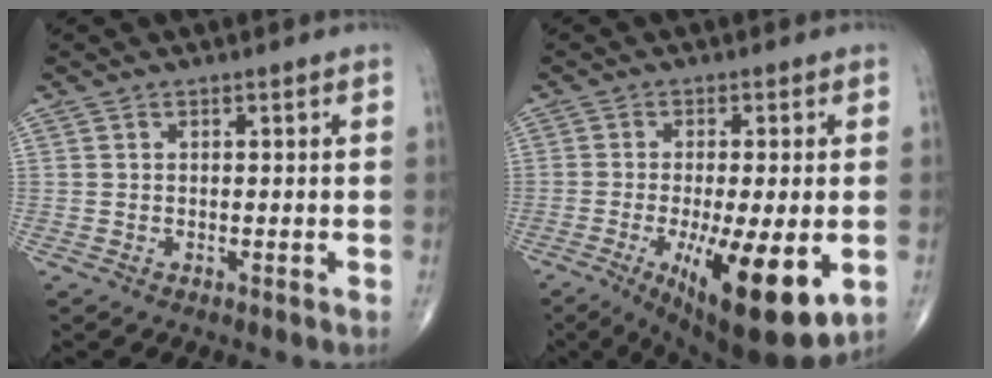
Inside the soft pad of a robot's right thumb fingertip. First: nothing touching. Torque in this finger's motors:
{"motor_torque": [2.43, 2.56, 0.49, -0.50, 0.55]}